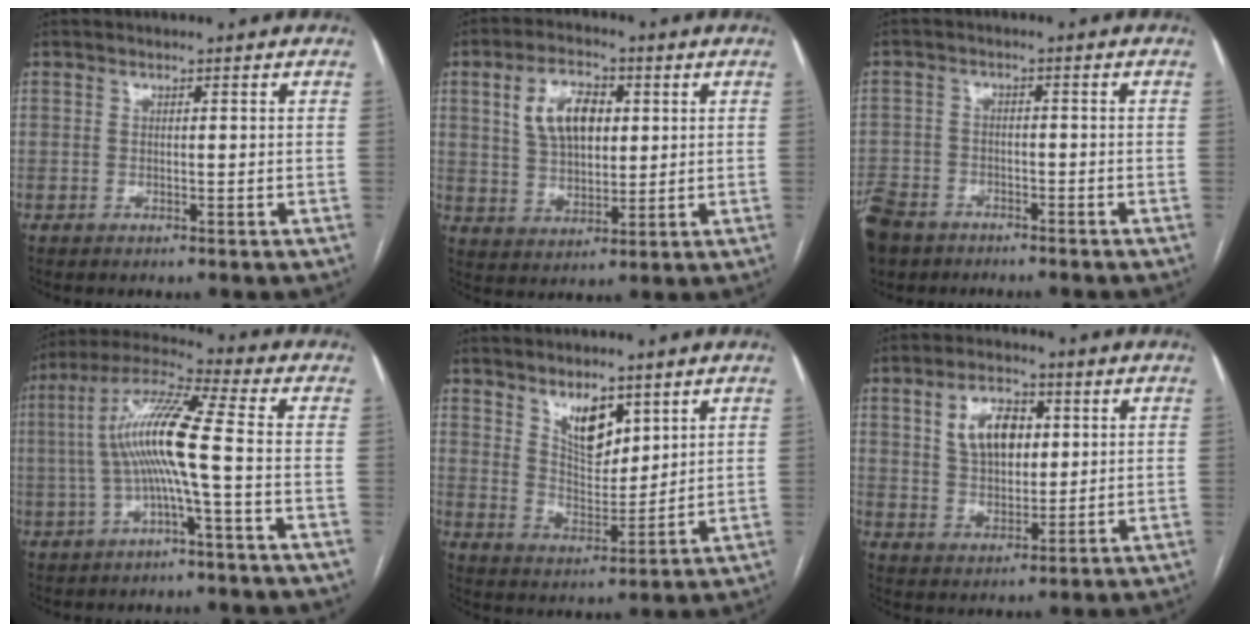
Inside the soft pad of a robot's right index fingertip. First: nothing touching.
{"total": 9.2, "force": [2.8, 5.2, 7.1], "torque": [-0.137, 0.020, 0.056]}
{"total": 12.0, "force": [-8.1, 7.5, 4.5], "torque": [-0.139, -0.007, -0.136]}
{"total": 11.1, "force": [-1.2, -0.2, 11.1], "torque": [-0.223, 0.026, -0.027]}
{"total": 7.3, "force": [4.5, 3.3, 4.6], "torque": [-0.082, -0.009, 0.089]}
{"total": 8.5, "force": [2.7, 5.1, 6.3], "torque": [-0.117, 0.017, 0.055]}